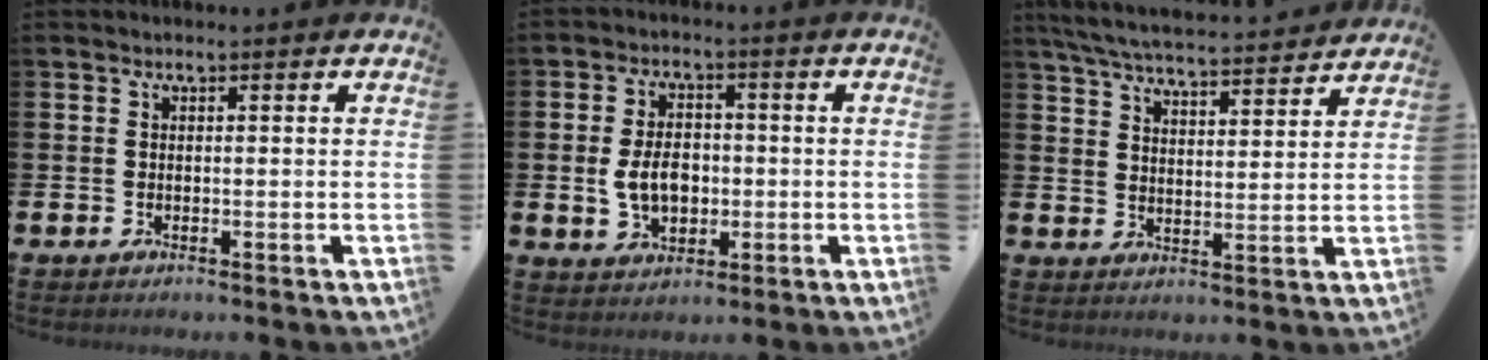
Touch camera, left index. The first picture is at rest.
{"total": 5.6, "force": [-0.5, 4.0, 4.0], "torque": [-0.074, 0.006, -0.015]}
{"total": 6.4, "force": [6.2, 0.6, 1.5], "torque": [-0.056, -0.039, 0.109]}